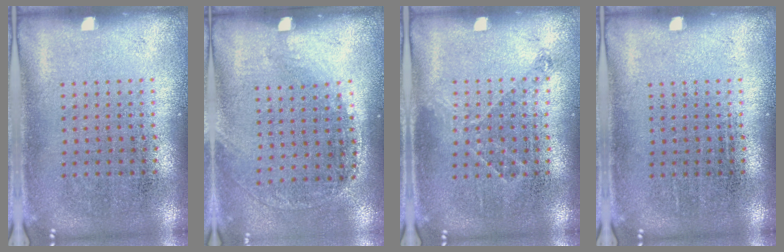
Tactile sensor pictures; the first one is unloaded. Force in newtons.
{"total": 1.3, "press": 0.9, "slide": 0.9}
{"total": 0.9, "press": 0.7, "slide": 0.5}
{"total": 0.0}